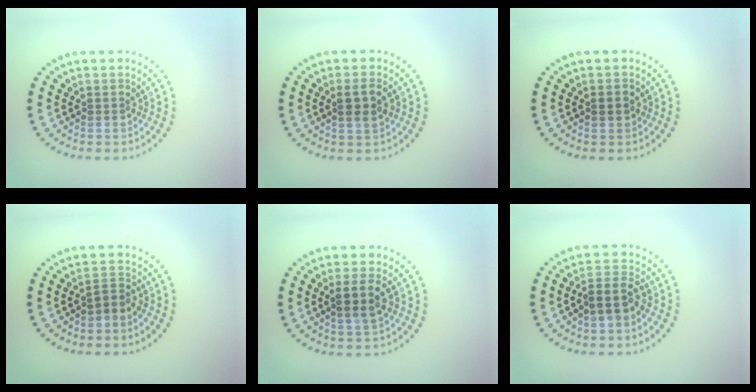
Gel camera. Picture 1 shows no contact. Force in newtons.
{"total": 2.0, "press": 1.9, "slide": 0.7}
{"total": 1.1, "press": 1.1, "slide": 0.1}
{"total": 1.7, "press": 1.2, "slide": 1.2}
{"total": 2.4, "press": 2.3, "slide": 0.8}
{"total": 2.9, "press": 2.6, "slide": 1.4}